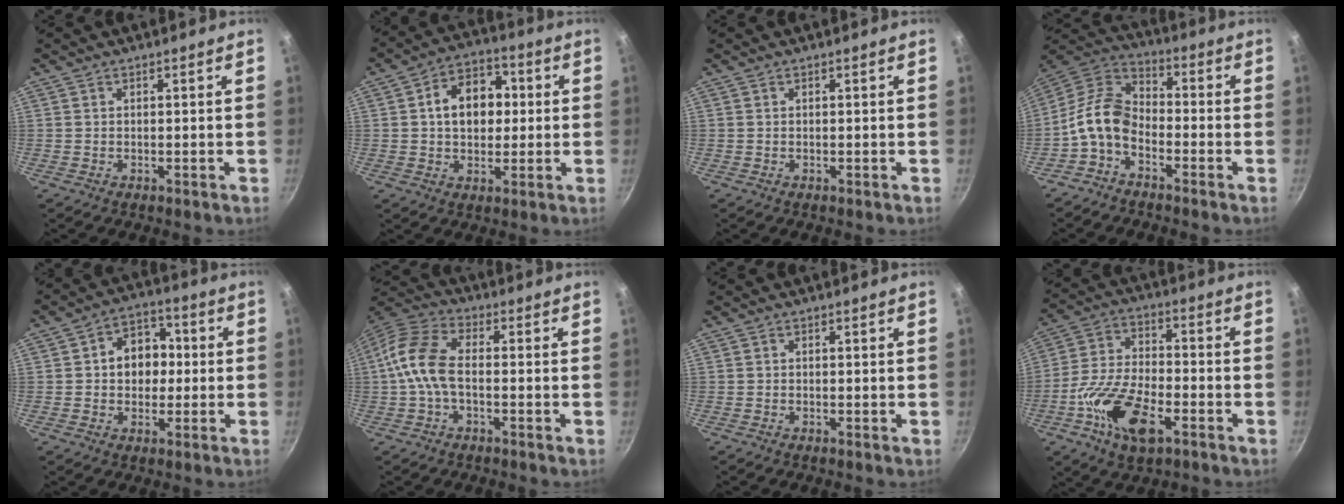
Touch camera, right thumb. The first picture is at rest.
{"total": 11.2, "force": [1.3, 8.2, 7.5], "torque": [-0.076, 0.016, 0.009]}
{"total": 0.0}
{"total": 9.9, "force": [-4.0, 6.3, 6.5], "torque": [-0.125, 0.060, -0.100]}
{"total": 9.1, "force": [0.5, 7.3, 5.5], "torque": [-0.033, 0.015, -0.002]}
{"total": 10.1, "force": [-1.1, 5.4, 8.5], "torque": [-0.174, 0.032, -0.041]}
{"total": 0.0}
{"total": 14.6, "force": [-5.9, 6.9, 11.5], "torque": [-0.217, 0.027, -0.119]}